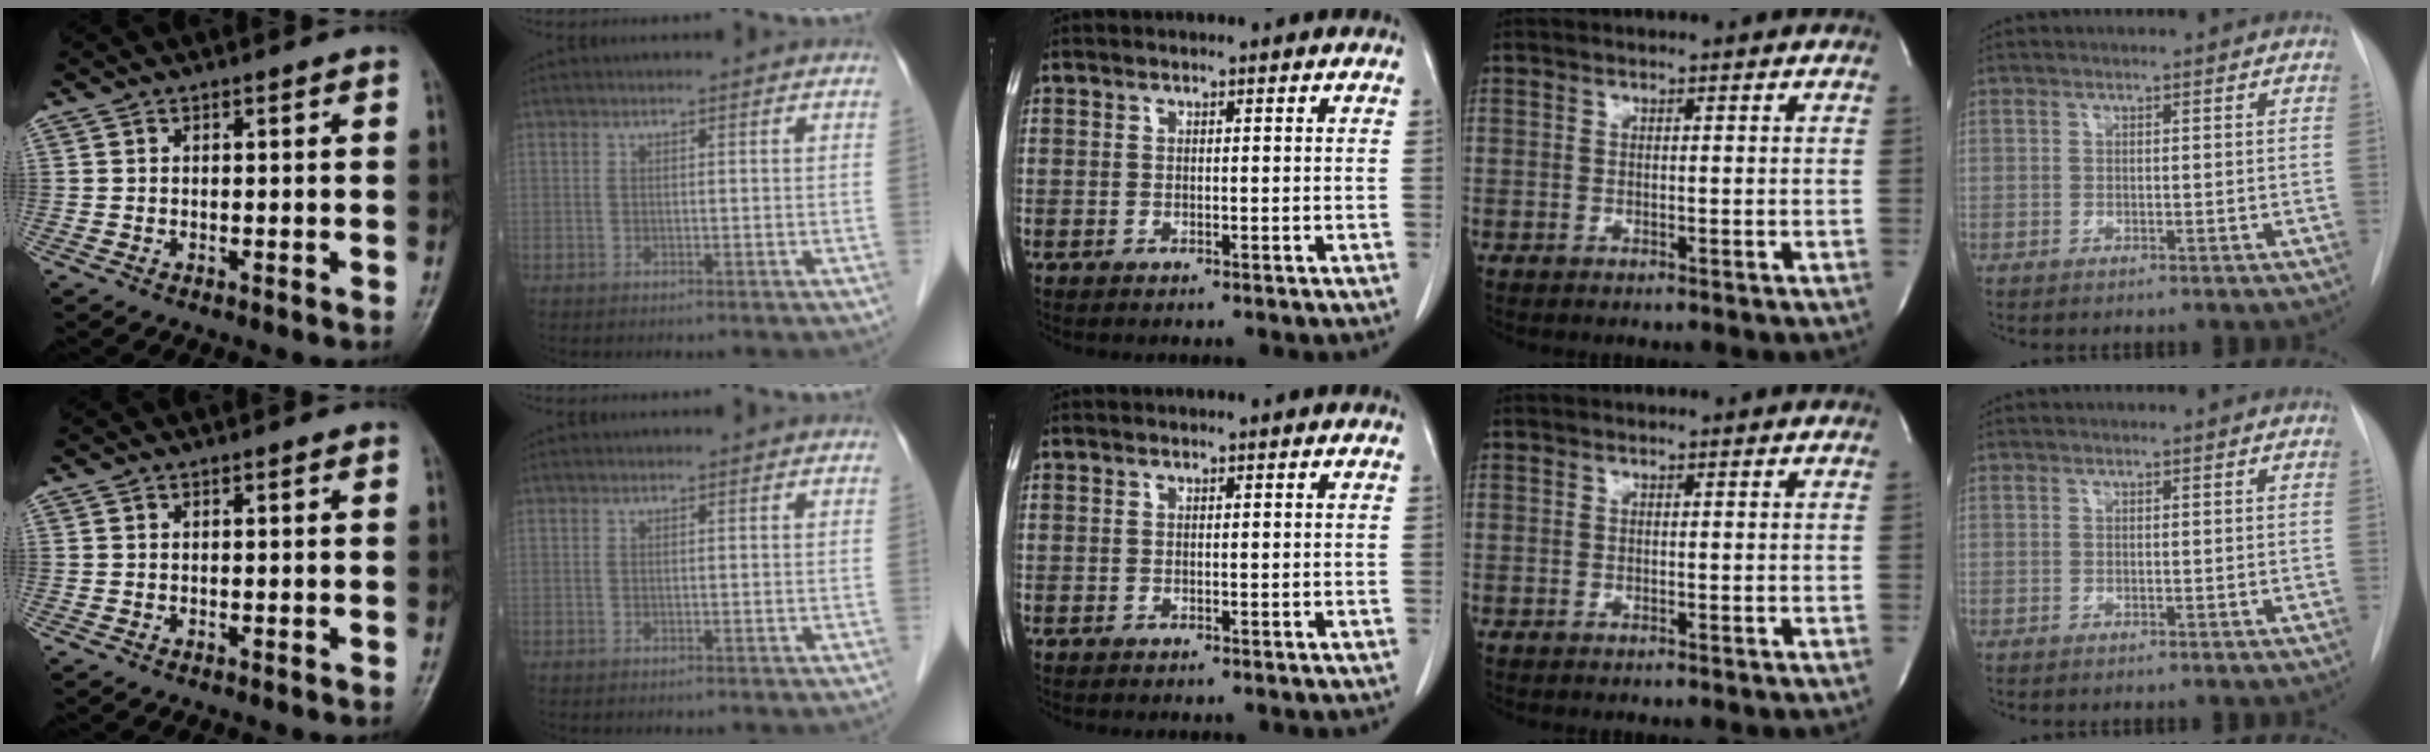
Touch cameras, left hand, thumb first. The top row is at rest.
{}